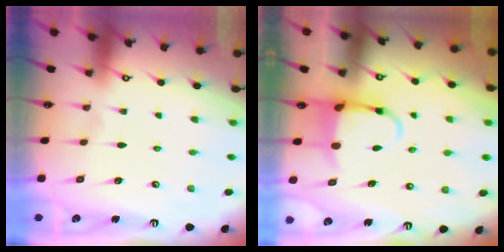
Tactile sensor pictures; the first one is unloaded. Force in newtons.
{"total": 3.8, "press": 3.7, "slide": 1.0}